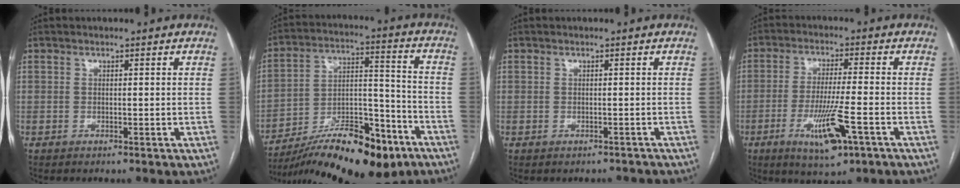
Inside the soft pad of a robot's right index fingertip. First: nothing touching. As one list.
[{"total": 21.6, "force": [-14.9, 6.2, 14.3], "torque": [-0.205, 0.014, -0.240]}, {"total": 1.6, "force": [-1.3, 0.9, 0.0], "torque": [0.001, 0.002, -0.016]}, {"total": 9.7, "force": [-4.1, 1.0, 8.8], "torque": [-0.163, -0.020, -0.067]}]